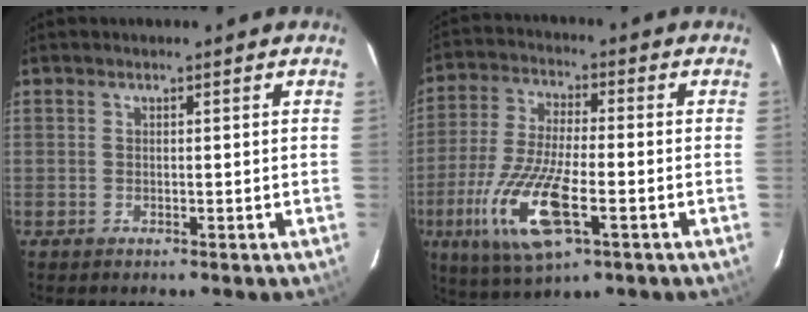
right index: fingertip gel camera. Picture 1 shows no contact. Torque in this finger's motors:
{"motor_torque": [1.86, -0.28, 1.05, 0.20]}